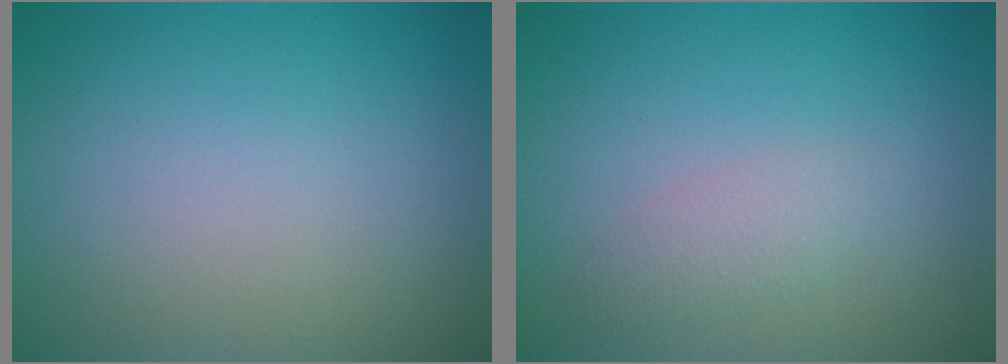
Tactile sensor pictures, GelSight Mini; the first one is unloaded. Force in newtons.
{"total": 1.6, "press": 1.6, "slide": 0.1}